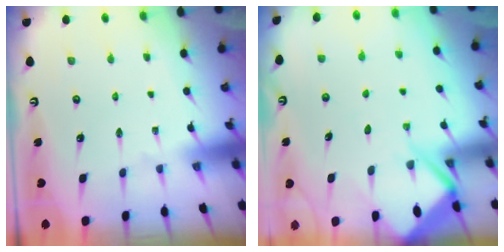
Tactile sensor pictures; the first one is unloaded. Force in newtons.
{"total": 6.4, "press": 6.4, "slide": 0.7}